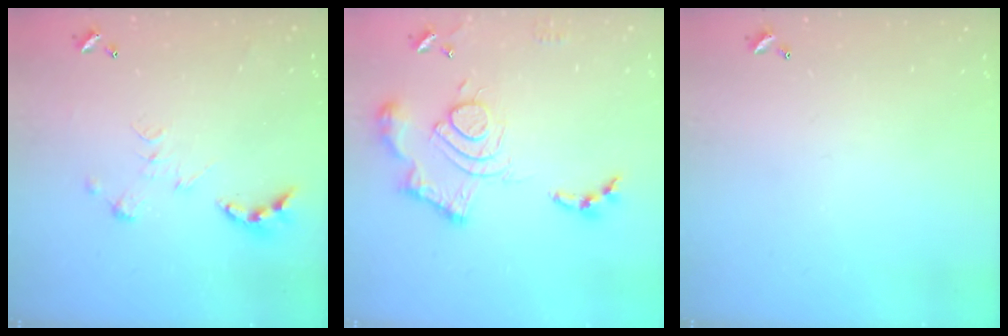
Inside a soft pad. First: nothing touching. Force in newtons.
{"total": 15.7, "press": 15.6, "slide": 1.4}
{"total": 0.0}